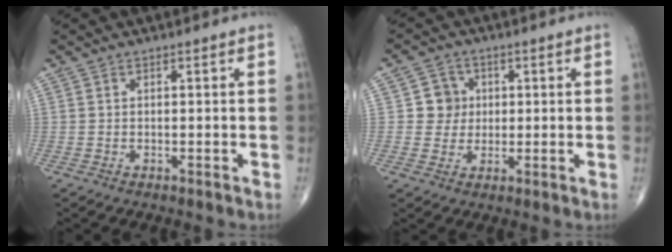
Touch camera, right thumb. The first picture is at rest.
{"total": 4.9, "force": [0.7, 4.8, 1.0], "torque": [0.017, 0.006, 0.007]}